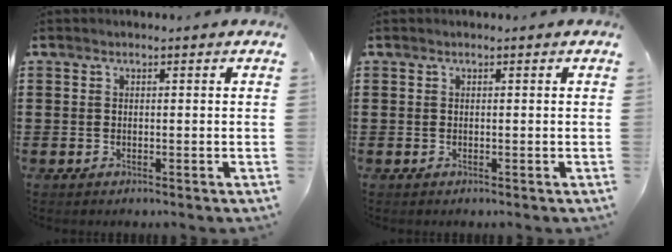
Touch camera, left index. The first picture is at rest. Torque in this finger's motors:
{"motor_torque": [0.00, 0.00, 0.00, 0.00]}